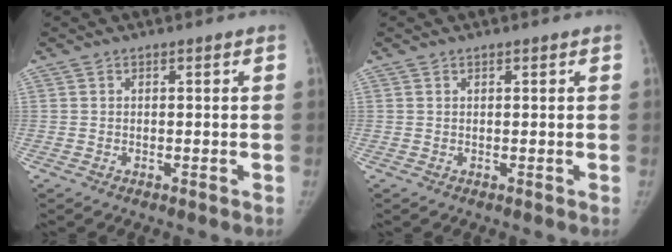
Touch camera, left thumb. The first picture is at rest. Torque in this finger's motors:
{"motor_torque": [-0.18, -0.12, -0.34, 0.27, -0.03]}